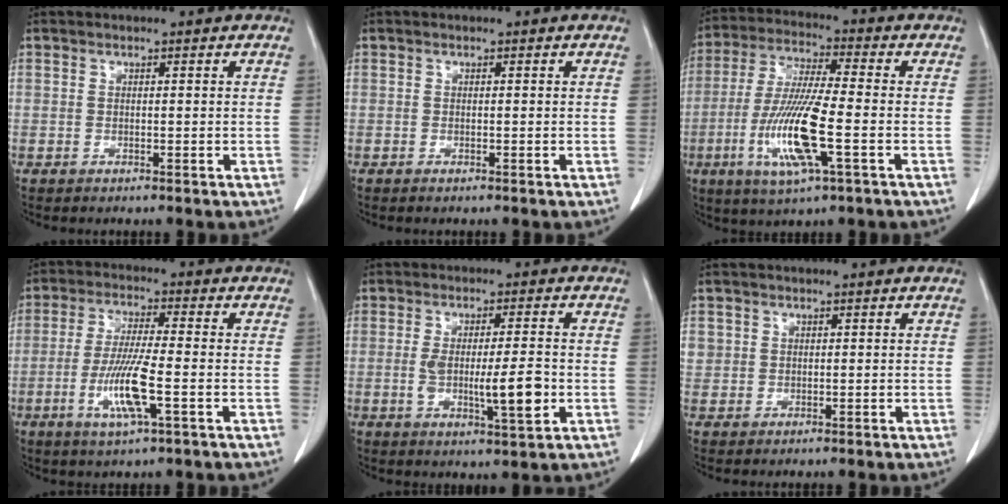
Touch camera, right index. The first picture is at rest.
{"total": 0.0}
{"total": 13.2, "force": [-3.7, 1.0, 12.6], "torque": [-0.257, -0.015, -0.071]}
{"total": 9.0, "force": [-2.7, 0.5, 8.6], "torque": [-0.170, -0.011, -0.052]}
{"total": 8.2, "force": [-1.3, 1.3, 8.0], "torque": [-0.135, -0.005, -0.016]}
{"total": 2.3, "force": [0.7, 2.1, 0.4], "torque": [0.006, 0.008, 0.017]}